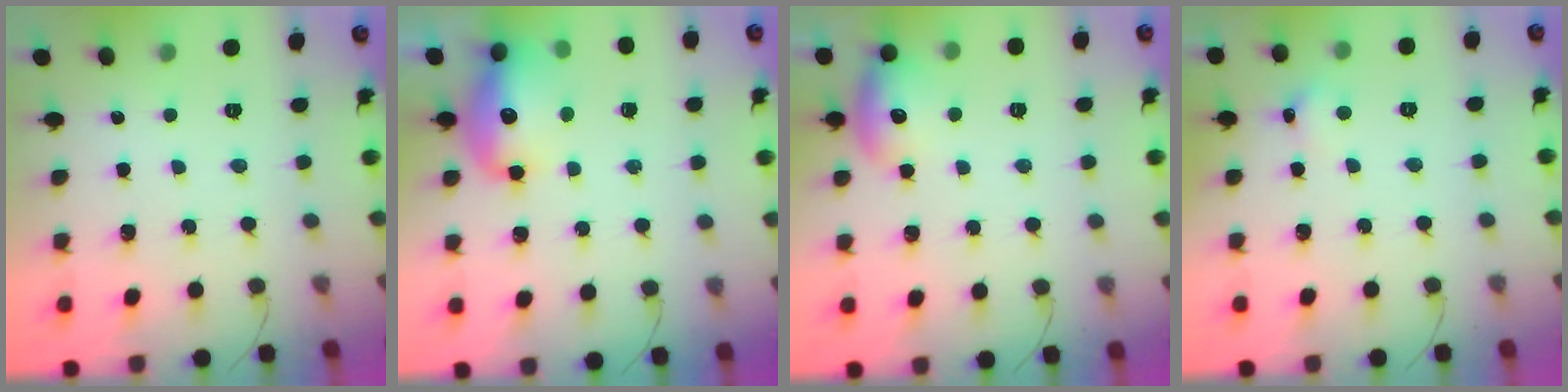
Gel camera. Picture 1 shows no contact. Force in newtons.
{"total": 13.9, "press": 13.6, "slide": 3.2}
{"total": 10.6, "press": 10.5, "slide": 1.3}
{"total": 6.1, "press": 5.9, "slide": 1.7}